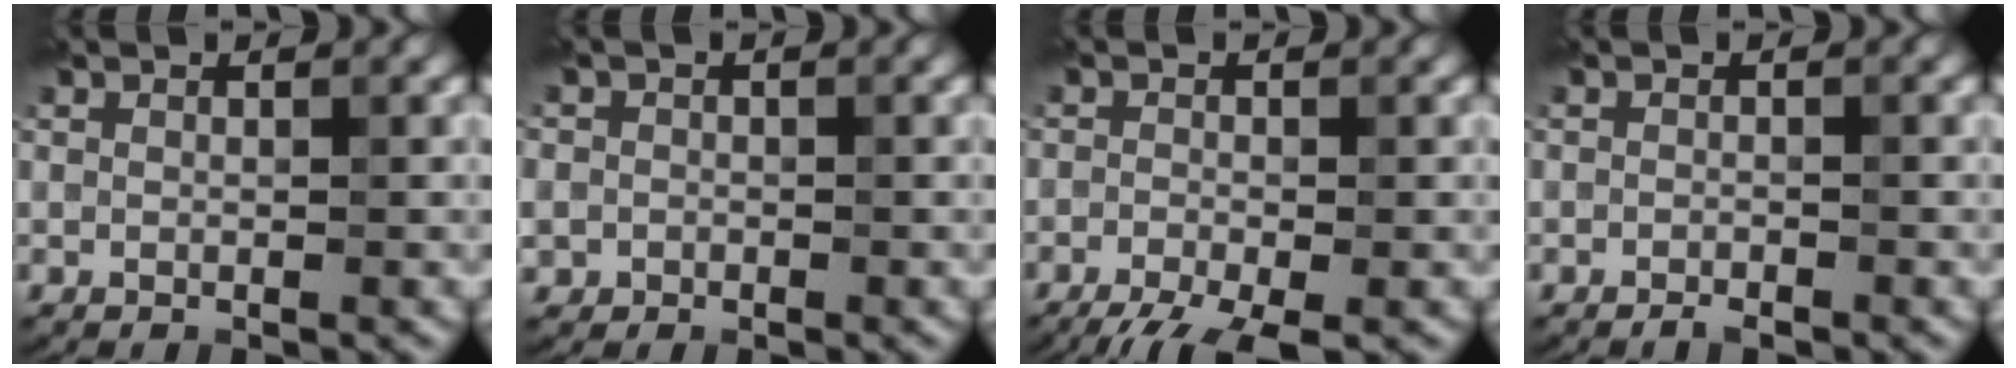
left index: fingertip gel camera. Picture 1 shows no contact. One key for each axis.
{"total": 3.3, "fx": -0.9, "fy": 3.1, "fz": 0.8, "tx": 0.000, "ty": 0.005, "tz": -0.038}
{"total": 5.9, "fx": -4.2, "fy": 1.7, "fz": 3.8, "tx": -0.068, "ty": -0.033, "tz": -0.072}
{"total": 0.9, "fx": -0.8, "fy": 0.3, "fz": 0.5, "tx": -0.007, "ty": -0.002, "tz": -0.014}